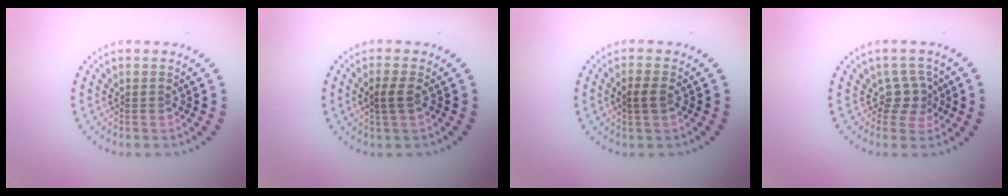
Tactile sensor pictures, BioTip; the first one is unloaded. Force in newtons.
{"total": 1.5, "press": 1.4, "slide": 0.5}
{"total": 1.5, "press": 1.4, "slide": 0.4}
{"total": 2.3, "press": 1.6, "slide": 1.6}